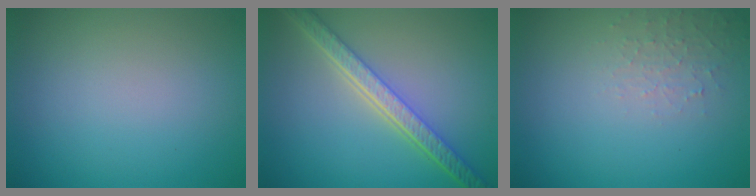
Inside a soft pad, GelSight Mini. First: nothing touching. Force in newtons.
{"total": 5.7, "press": 4.4, "slide": 3.7}
{"total": 1.8, "press": 1.8, "slide": 0.4}